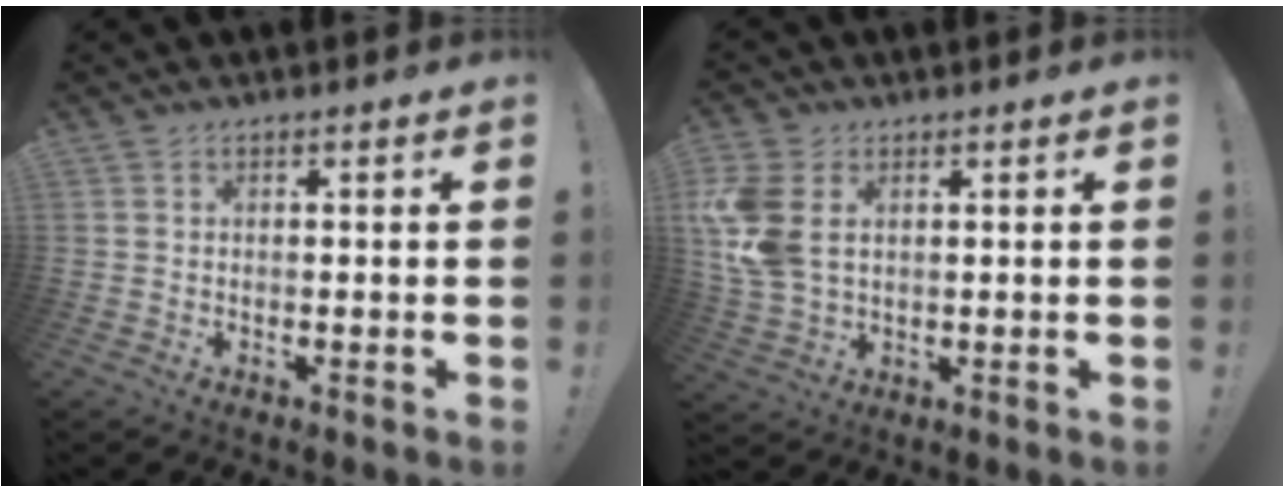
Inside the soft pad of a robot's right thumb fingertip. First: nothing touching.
{"total": 11.0, "force": [3.0, 7.3, 7.6], "torque": [-0.164, -0.008, 0.062]}